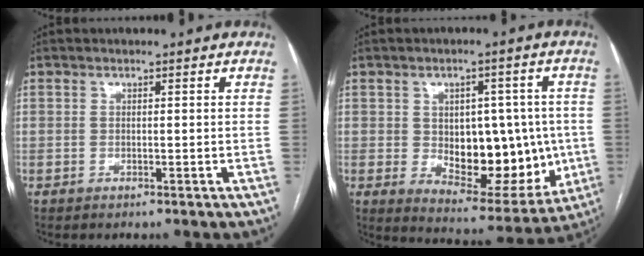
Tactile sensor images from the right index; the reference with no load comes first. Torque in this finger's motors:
{"motor_torque": [1.28, 0.67, 0.25, 0.08]}